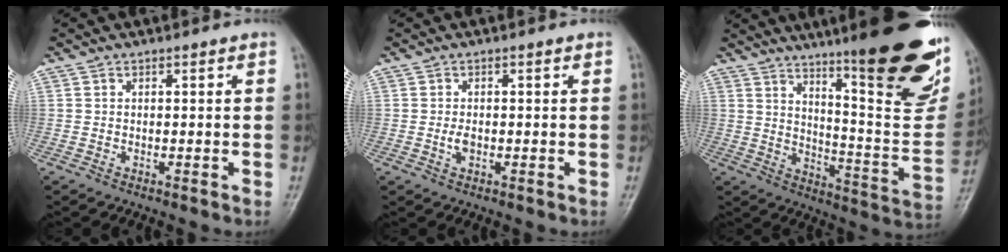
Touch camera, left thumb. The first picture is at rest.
{"total": 1.8, "force": [-0.2, 1.0, 1.5], "torque": [-0.027, -0.001, -0.003]}
{"total": 29.1, "force": [17.9, 6.0, 22.1], "torque": [-0.258, -0.086, 0.256]}